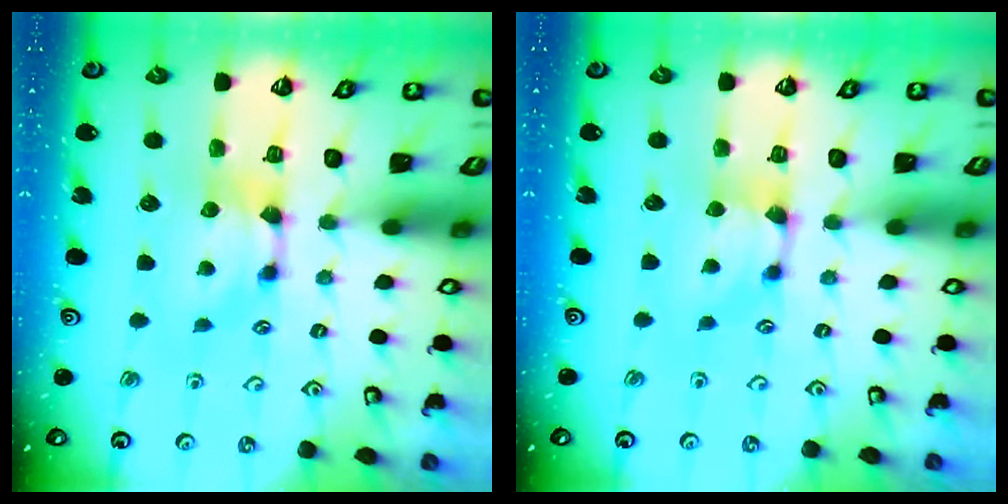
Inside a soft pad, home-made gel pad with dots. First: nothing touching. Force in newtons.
{"total": 0.6, "press": 0.4, "slide": 0.4}